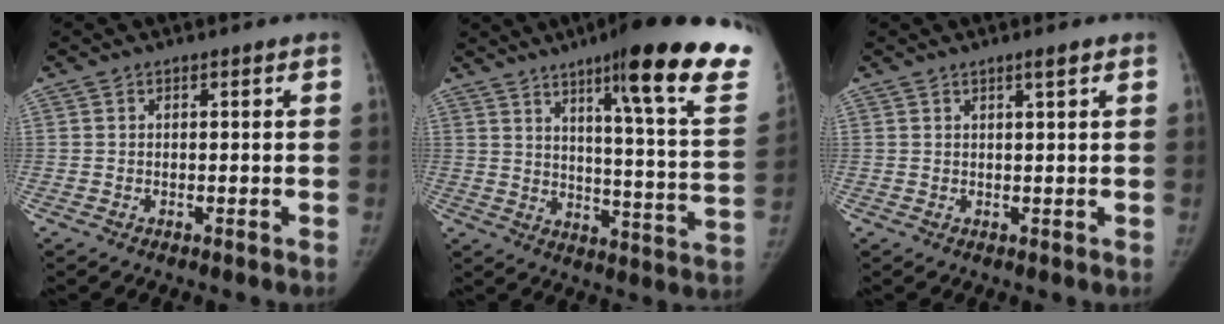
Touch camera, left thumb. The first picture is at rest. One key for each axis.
{"total": 25.8, "fx": 16.9, "fy": 2.8, "fz": 19.3, "tx": -0.248, "ty": -0.084, "tz": 0.226}
{"total": 1.6, "fx": 1.0, "fy": 0.0, "fz": 1.3, "tx": -0.021, "ty": -0.005, "tz": 0.017}